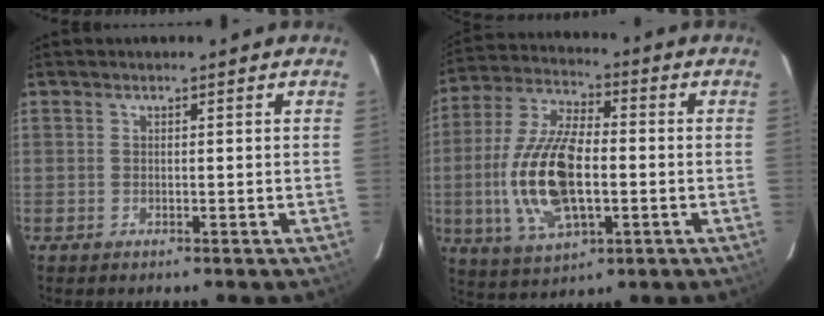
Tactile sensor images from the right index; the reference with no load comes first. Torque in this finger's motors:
{"motor_torque": [2.14, 0.00, 1.03, 0.21]}